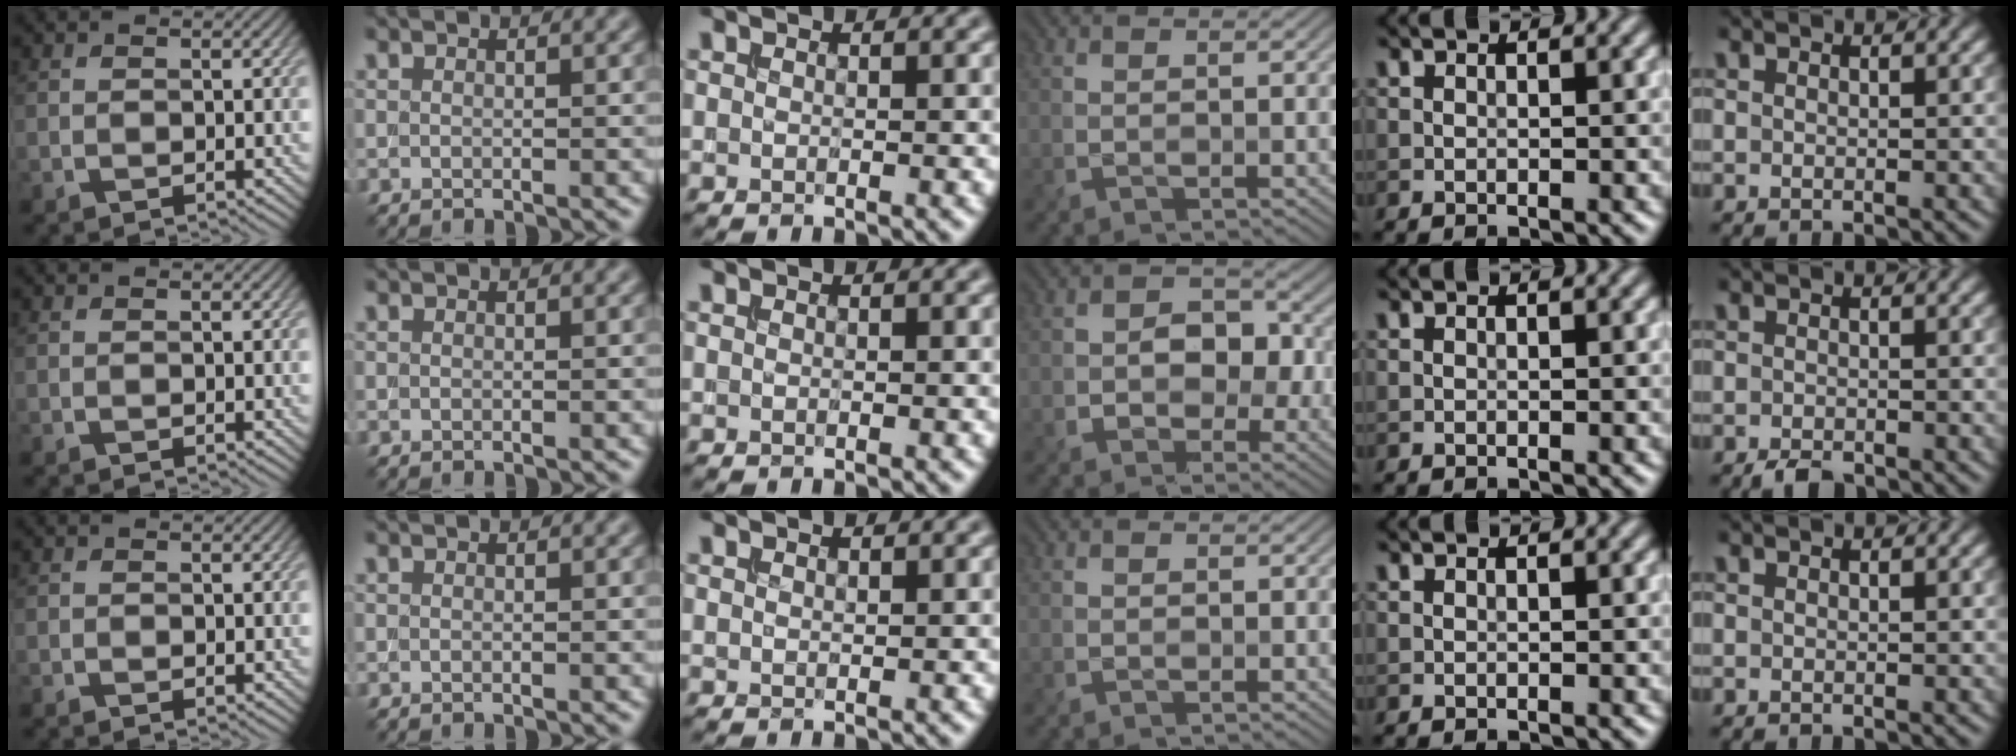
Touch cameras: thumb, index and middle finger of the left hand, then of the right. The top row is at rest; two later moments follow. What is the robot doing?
{"motion": "insert", "object": "backpack"}